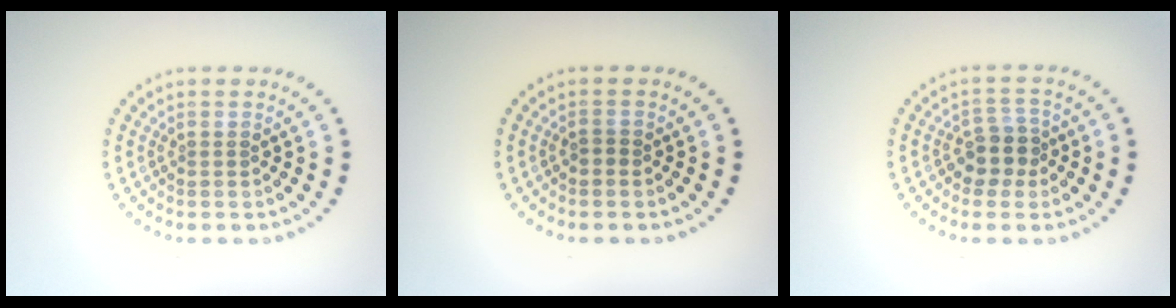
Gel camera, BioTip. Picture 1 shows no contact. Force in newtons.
{"total": 0.7, "press": 0.6, "slide": 0.3}
{"total": 2.6, "press": 2.3, "slide": 1.2}